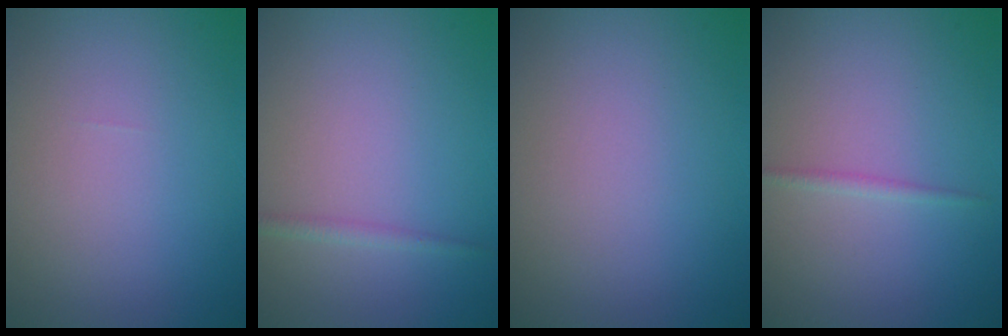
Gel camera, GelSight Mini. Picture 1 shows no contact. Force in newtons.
{"total": 1.1, "press": 1.1, "slide": 0.1}
{"total": 0.0}
{"total": 0.8, "press": 0.8, "slide": 0.1}